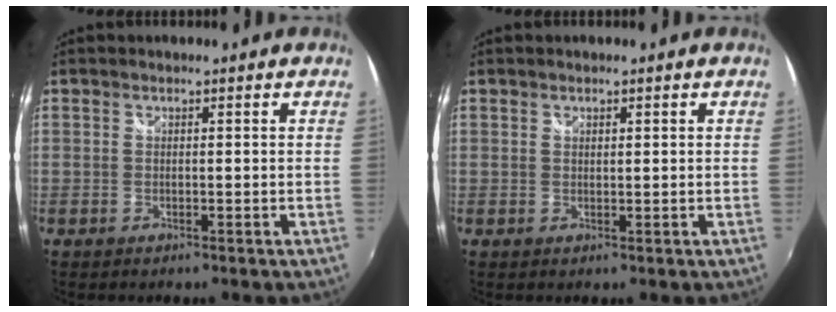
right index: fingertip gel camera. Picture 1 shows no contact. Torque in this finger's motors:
{"motor_torque": [-0.11, -0.04, -0.05, 0.00]}